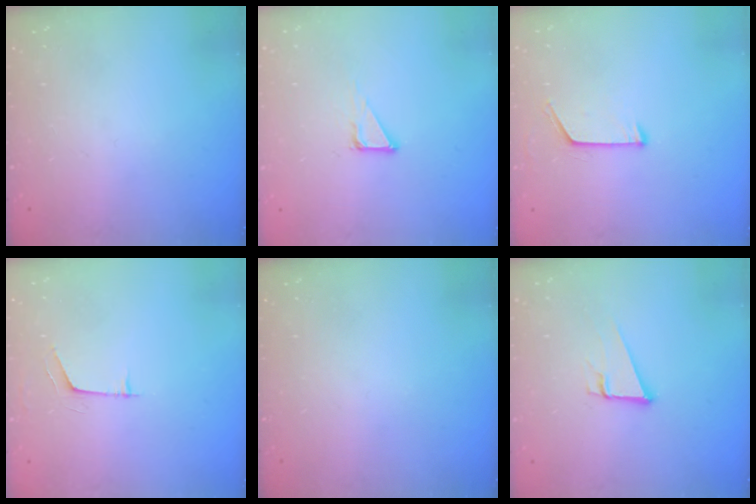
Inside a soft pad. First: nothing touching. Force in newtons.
{"total": 4.4, "press": 4.4, "slide": 0.1}
{"total": 6.9, "press": 6.9, "slide": 0.7}
{"total": 4.4, "press": 4.3, "slide": 0.7}
{"total": 0.0}
{"total": 6.8, "press": 6.3, "slide": 2.5}